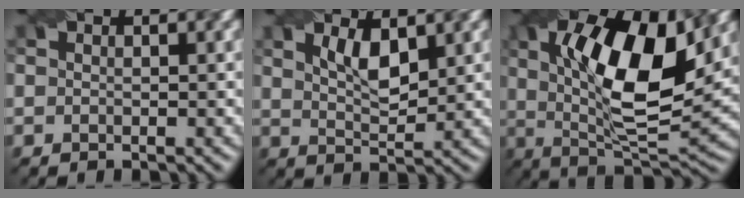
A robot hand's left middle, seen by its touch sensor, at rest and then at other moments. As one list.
[{"total": 3.3, "force": [1.7, 1.2, 2.6], "torque": [-0.053, -0.003, 0.034]}, {"total": 12.8, "force": [3.2, 4.9, 11.4], "torque": [-0.184, 0.003, 0.051]}]